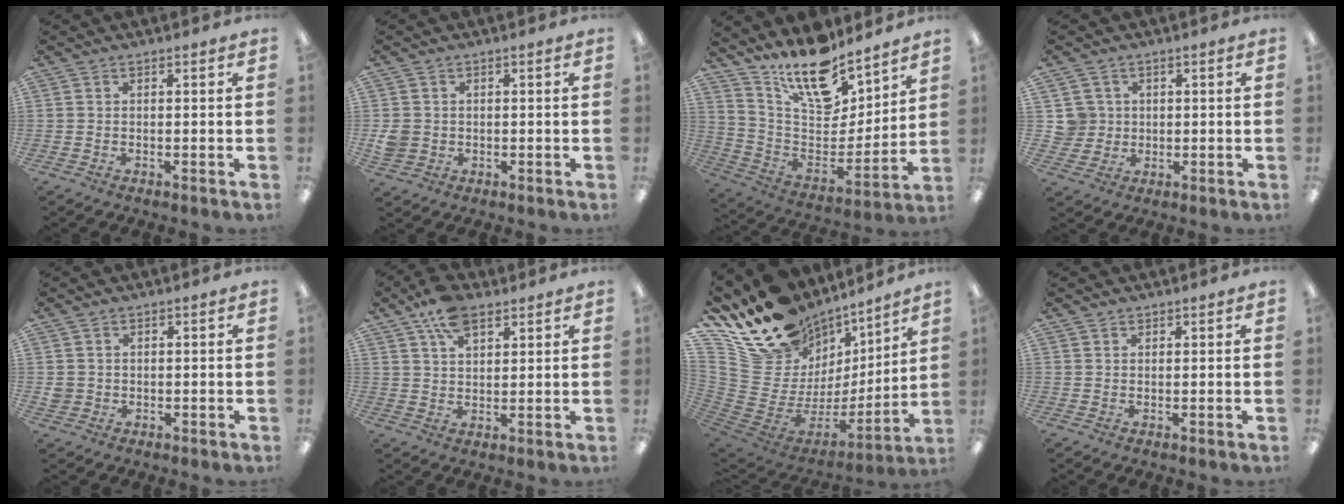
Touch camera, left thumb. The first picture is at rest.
{"total": 3.7, "force": [-0.1, 3.6, 1.0], "torque": [-0.019, 0.002, -0.003]}
{"total": 17.6, "force": [14.4, 6.9, 7.6], "torque": [-0.133, -0.110, 0.256]}
{"total": 5.3, "force": [1.2, 5.1, 0.3], "torque": [-0.008, 0.005, 0.024]}
{"total": 2.4, "force": [0.5, 2.3, 0.3], "torque": [-0.010, 0.003, 0.009]}
{"total": 8.8, "force": [5.7, 4.5, 5.1], "torque": [-0.096, -0.015, 0.105]}
{"total": 18.3, "force": [13.8, 10.9, 5.2], "torque": [-0.102, -0.122, 0.277]}
{"total": 1.1, "force": [1.0, 0.5, 0.0], "torque": [-0.001, 0.000, 0.020]}